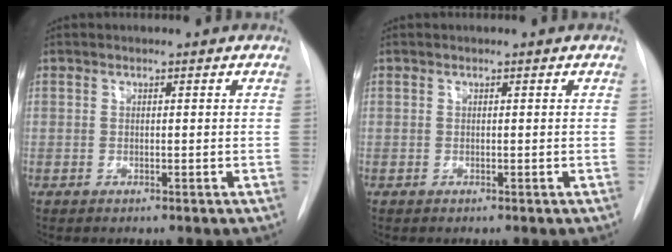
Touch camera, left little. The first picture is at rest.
{"total": 0.0}